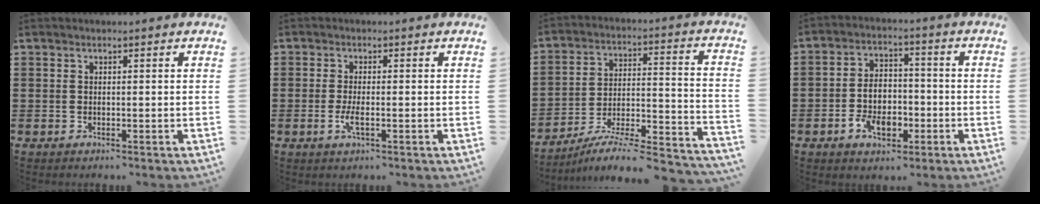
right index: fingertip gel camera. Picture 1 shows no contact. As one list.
[{"total": 2.8, "force": [-0.8, 0.5, 2.6], "torque": [-0.060, -0.009, -0.017]}, {"total": 6.9, "force": [-6.2, 0.4, 3.0], "torque": [-0.049, -0.008, -0.124]}, {"total": 6.4, "force": [-2.1, 4.2, 4.3], "torque": [-0.080, 0.007, -0.042]}]